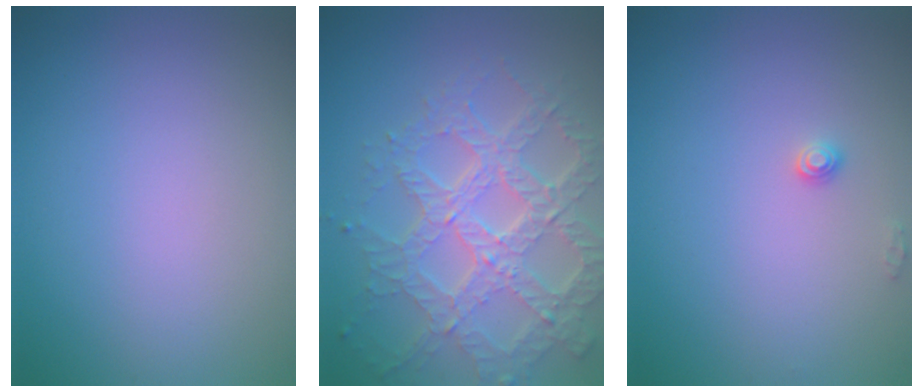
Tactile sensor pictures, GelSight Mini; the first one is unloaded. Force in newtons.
{"total": 7.2, "press": 5.0, "slide": 5.1}
{"total": 0.9, "press": 0.9, "slide": 0.1}